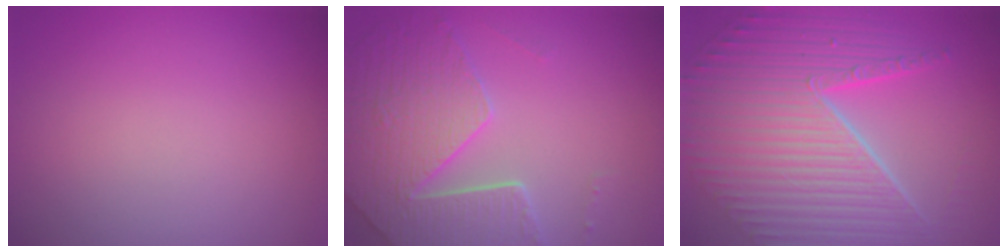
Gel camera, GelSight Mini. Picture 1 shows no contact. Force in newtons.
{"total": 6.2, "press": 5.1, "slide": 3.6}
{"total": 11.2, "press": 7.4, "slide": 8.5}